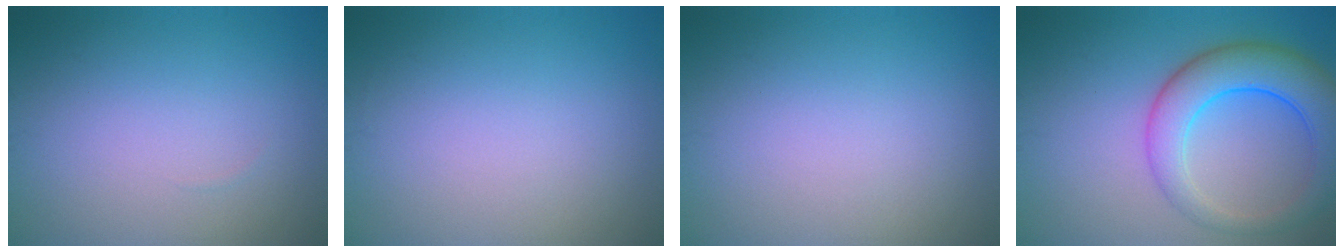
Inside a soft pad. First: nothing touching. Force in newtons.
{"total": 0.0}
{"total": 0.0}
{"total": 6.9, "press": 6.9, "slide": 0.4}